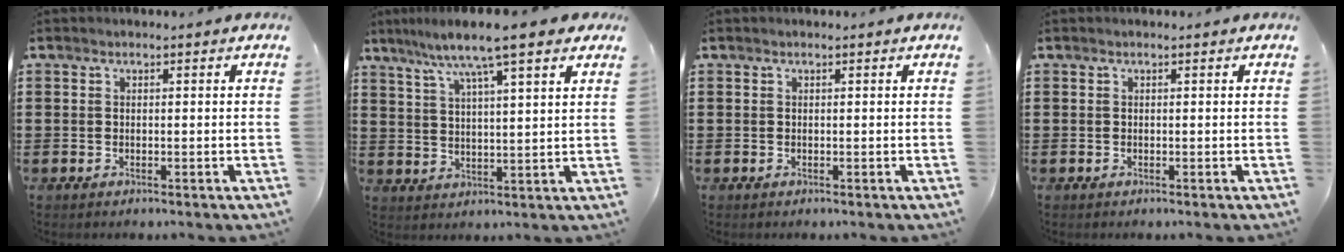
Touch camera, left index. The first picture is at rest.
{"total": 8.5, "force": [6.6, 0.5, 5.3], "torque": [-0.115, -0.023, 0.112]}
{"total": 0.0}
{"total": 0.0}